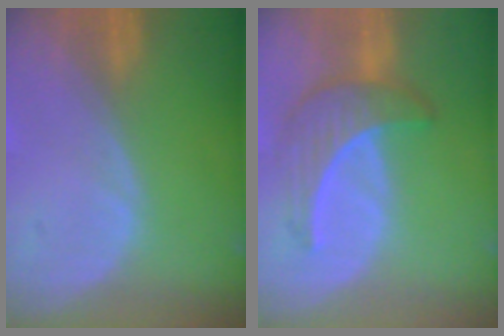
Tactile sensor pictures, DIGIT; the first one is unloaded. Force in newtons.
{"total": 6.7, "press": 6.4, "slide": 2.0}